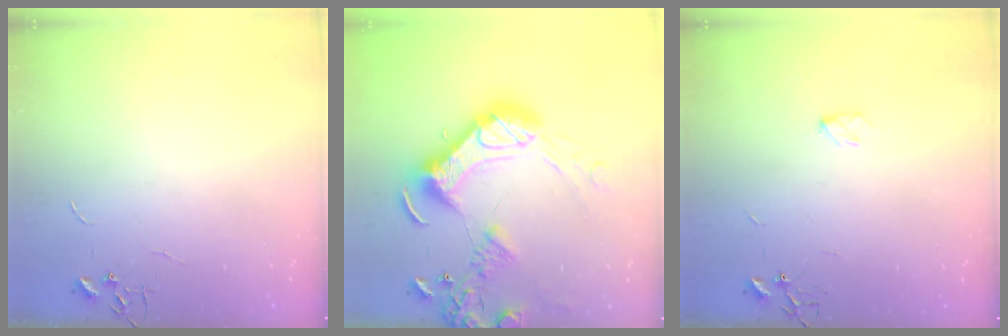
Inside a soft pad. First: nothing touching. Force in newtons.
{"total": 23.5, "press": 23.3, "slide": 3.0}
{"total": 3.8, "press": 3.8, "slide": 0.7}